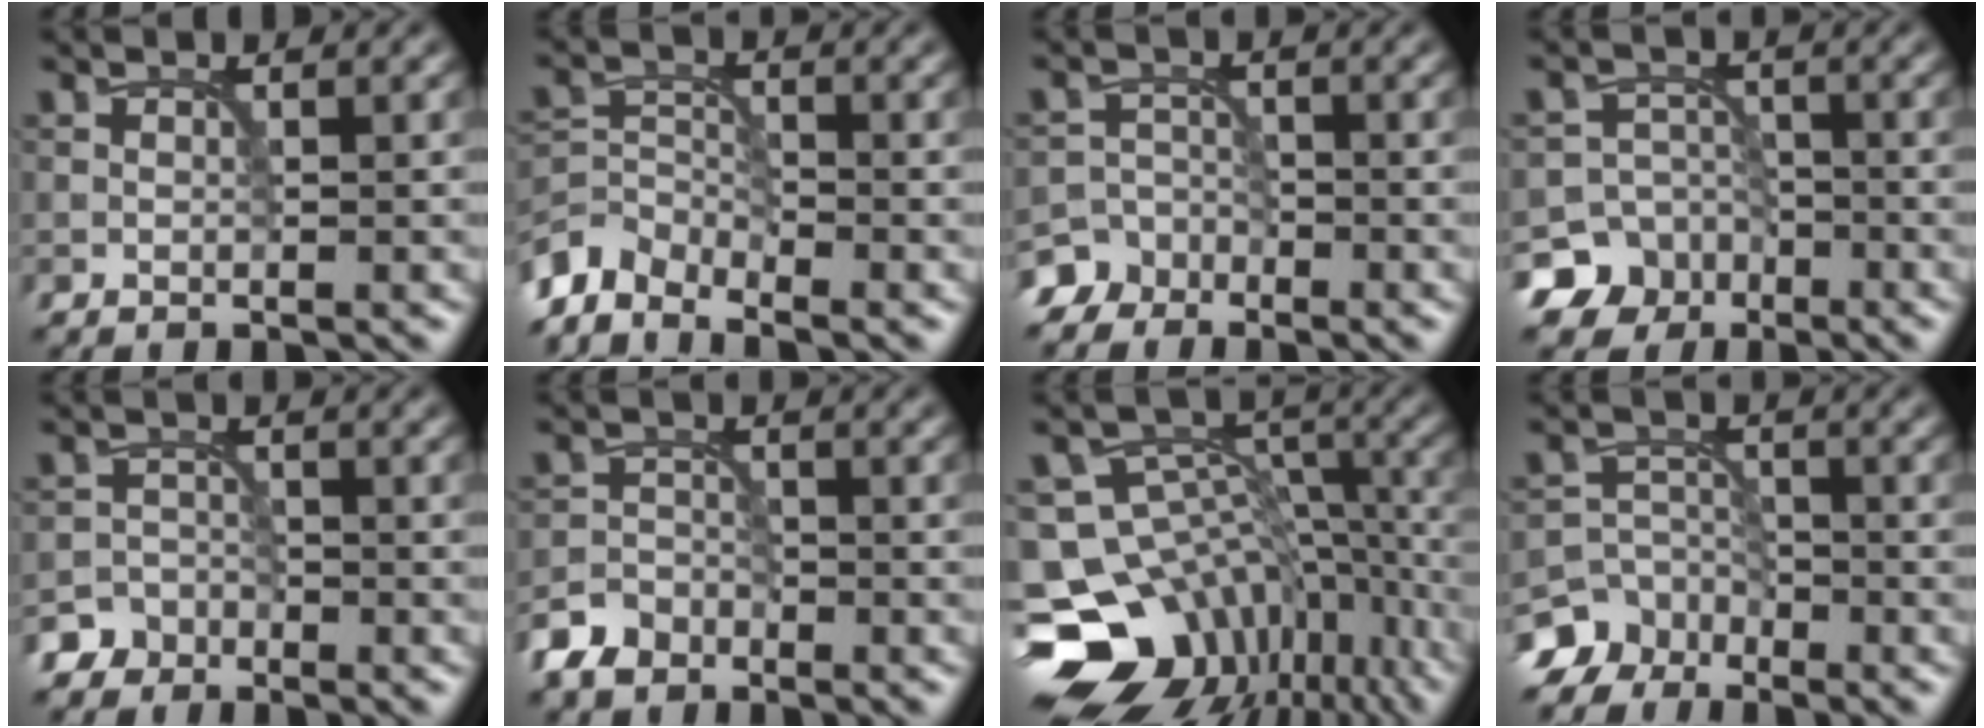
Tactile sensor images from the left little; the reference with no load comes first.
{"total": 4.3, "force": [-3.8, 1.6, 1.1], "torque": [-0.021, -0.006, -0.087]}
{"total": 4.7, "force": [-3.7, 2.8, 0.2], "torque": [0.018, -0.002, -0.067]}
{"total": 8.5, "force": [-5.1, 6.7, 0.9], "torque": [0.001, -0.026, -0.108]}
{"total": 3.4, "force": [-2.8, 2.0, 0.0], "torque": [0.020, 0.005, -0.047]}
{"total": 3.0, "force": [-2.3, 1.7, 0.8], "torque": [-0.016, 0.002, -0.054]}
{"total": 16.9, "force": [-10.4, 11.5, 6.8], "torque": [-0.130, -0.008, -0.144]}
{"total": 6.6, "force": [-5.1, 4.2, 0.9], "torque": [0.002, -0.009, -0.096]}